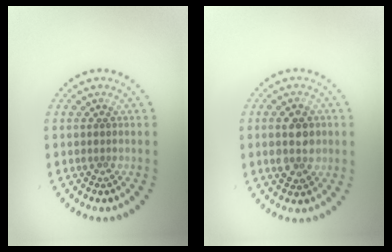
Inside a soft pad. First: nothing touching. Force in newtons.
{"total": 3.7, "press": 3.7, "slide": 0.1}